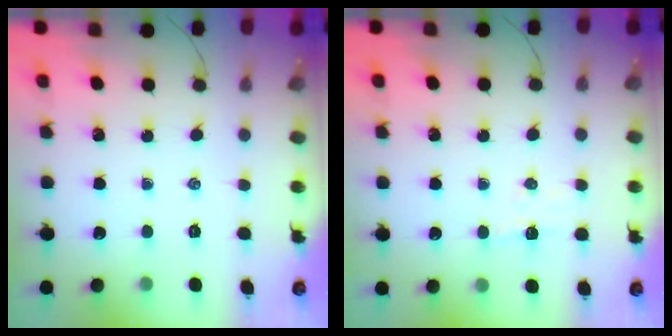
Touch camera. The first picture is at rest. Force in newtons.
{"total": 4.7, "press": 4.6, "slide": 1.0}